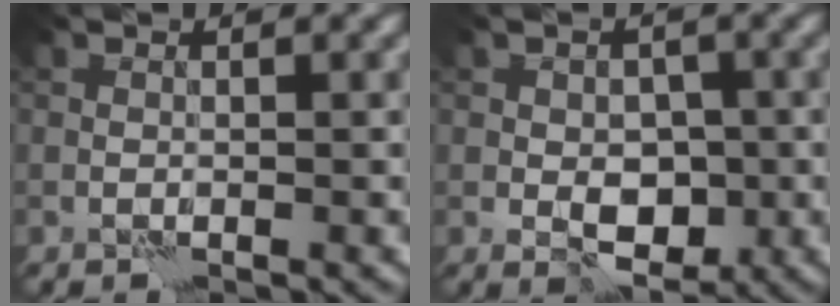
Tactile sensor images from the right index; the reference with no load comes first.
{"total": 4.1, "force": [-1.1, 2.7, 2.9], "torque": [-0.033, -0.002, -0.021]}